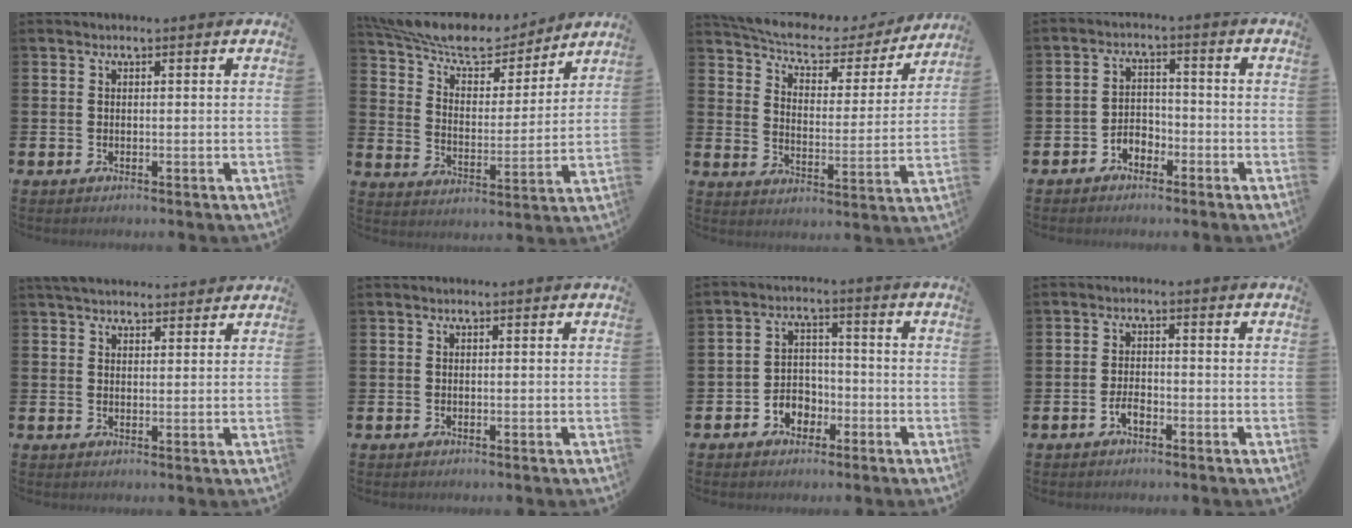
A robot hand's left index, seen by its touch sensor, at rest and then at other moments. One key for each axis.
{"total": 9.9, "fx": 8.9, "fy": 2.7, "fz": 3.2, "tx": -0.089, "ty": -0.060, "tz": 0.152}
{"total": 7.0, "fx": 6.3, "fy": 2.0, "fz": 2.3, "tx": -0.069, "ty": -0.046, "tz": 0.103}
{"total": 2.9, "fx": -2.3, "fy": 1.6, "fz": 0.4, "tx": -0.021, "ty": 0.006, "tz": -0.051}
{"total": 3.9, "fx": 3.6, "fy": 1.1, "fz": 0.8, "tx": -0.021, "ty": -0.011, "tz": 0.069}
{"total": 0.0}
{"total": 3.5, "fx": -2.0, "fy": 2.8, "fz": 0.7, "tx": -0.021, "ty": 0.001, "tz": -0.047}
{"total": 2.2, "fx": -1.2, "fy": 1.0, "fz": 1.5, "tx": -0.036, "ty": 0.006, "tz": -0.021}